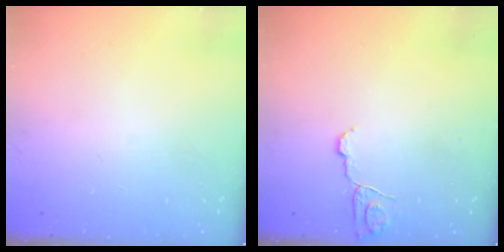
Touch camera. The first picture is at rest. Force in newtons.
{"total": 6.6, "press": 6.6, "slide": 0.5}